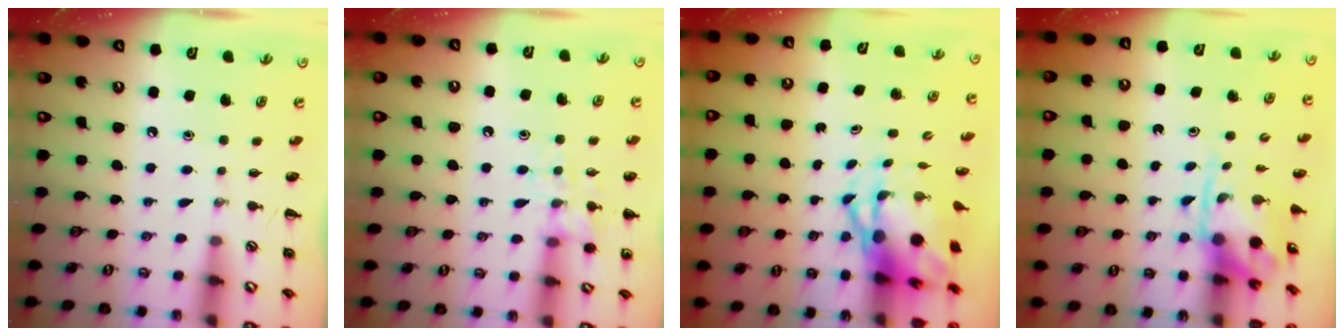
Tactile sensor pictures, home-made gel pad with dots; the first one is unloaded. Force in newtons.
{"total": 11.3, "press": 11.2, "slide": 1.6}
{"total": 6.2, "press": 6.0, "slide": 1.6}
{"total": 3.7, "press": 3.7, "slide": 0.8}